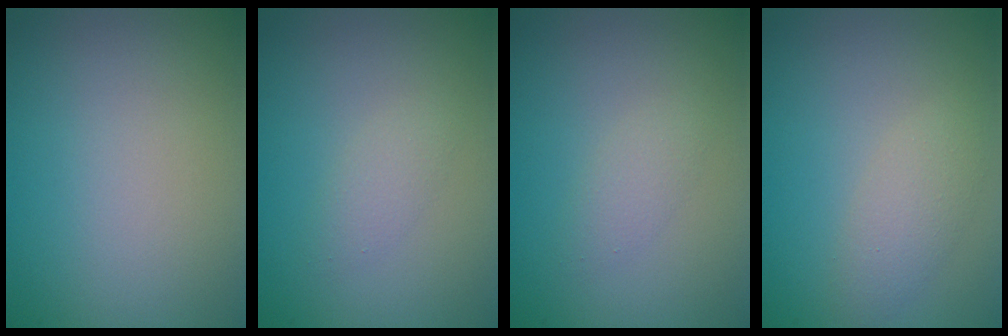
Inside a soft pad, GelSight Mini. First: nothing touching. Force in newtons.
{"total": 1.3, "press": 1.3, "slide": 0.1}
{"total": 1.3, "press": 1.3, "slide": 0.1}
{"total": 2.2, "press": 2.2, "slide": 0.0}